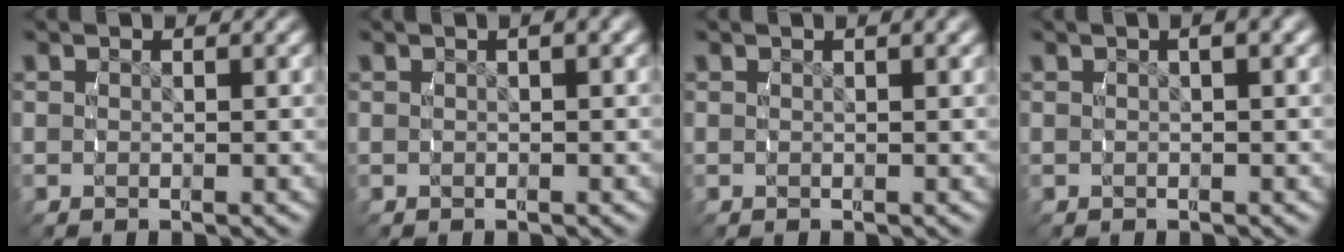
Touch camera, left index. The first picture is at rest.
{"total": 1.2, "force": [0.4, -0.1, 1.1], "torque": [-0.012, 0.011, 0.005]}
{"total": 0.7, "force": [0.4, -0.2, 0.6], "torque": [-0.008, 0.005, 0.007]}
{"total": 1.5, "force": [0.5, -0.1, 1.4], "torque": [-0.017, 0.013, 0.006]}